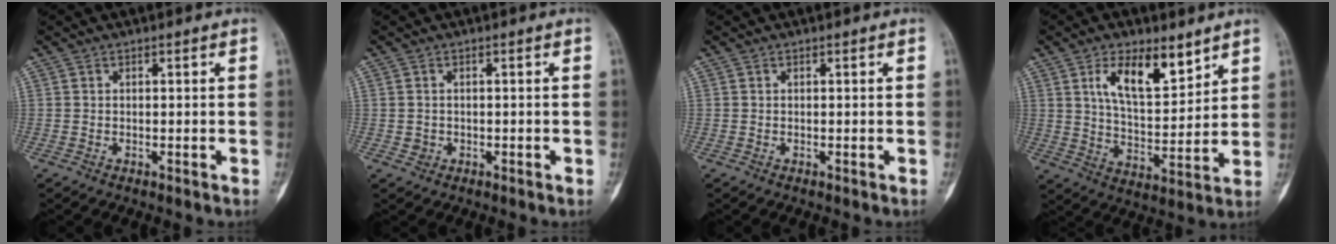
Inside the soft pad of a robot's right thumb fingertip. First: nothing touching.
{"total": 1.3, "force": [-0.3, 1.2, 0.4], "torque": [-0.006, 0.003, 0.000]}
{"total": 0.0}
{"total": 12.4, "force": [6.7, 5.5, 8.8], "torque": [-0.127, -0.039, 0.125]}